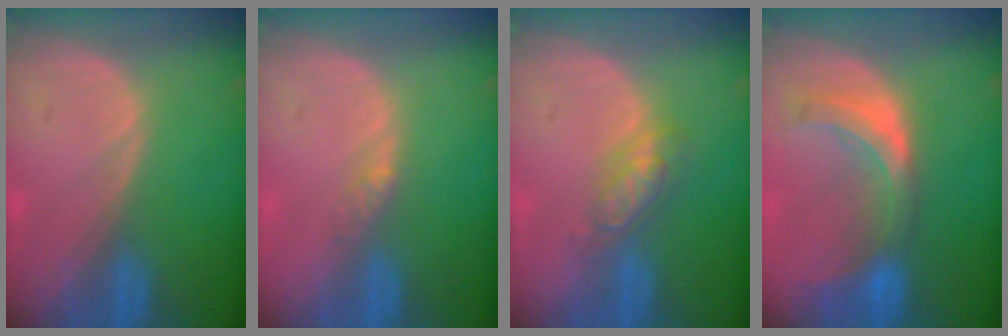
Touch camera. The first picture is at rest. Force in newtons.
{"total": 1.8, "press": 1.6, "slide": 1.0}
{"total": 4.8, "press": 4.2, "slide": 2.2}
{"total": 7.4, "press": 6.7, "slide": 2.9}